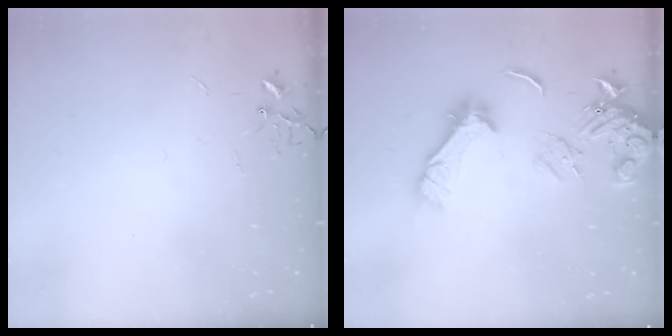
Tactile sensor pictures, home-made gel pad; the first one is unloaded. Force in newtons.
{"total": 13.9, "press": 13.6, "slide": 2.7}